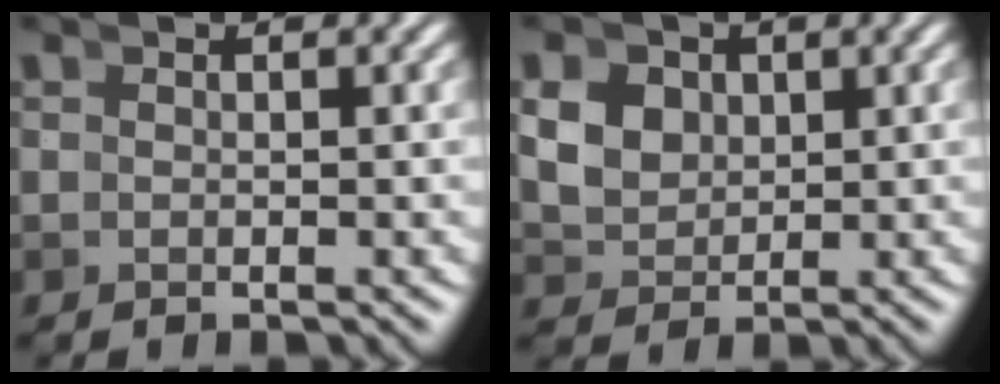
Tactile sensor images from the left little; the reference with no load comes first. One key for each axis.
{"total": 5.6, "fx": 1.3, "fy": 4.8, "fz": 2.6, "tx": -0.056, "ty": -0.009, "tz": 0.027}